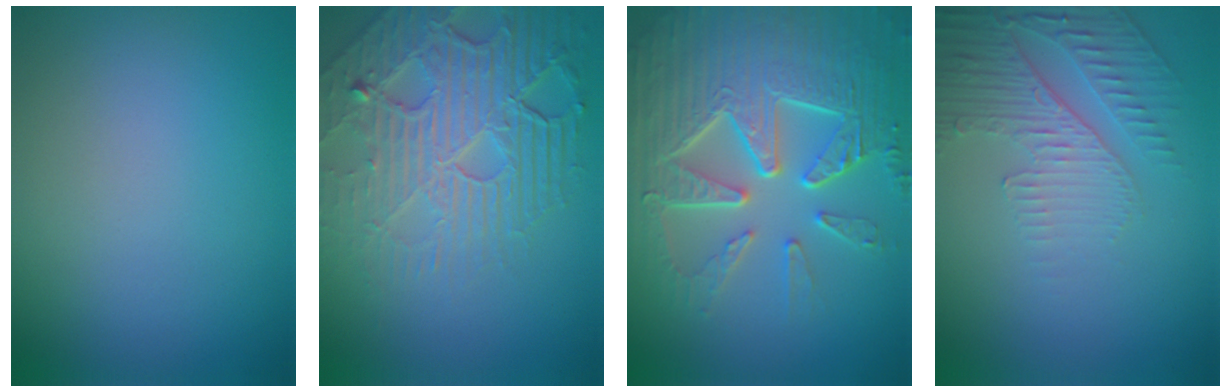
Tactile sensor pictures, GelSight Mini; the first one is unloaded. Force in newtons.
{"total": 8.7, "press": 5.9, "slide": 6.5}
{"total": 9.6, "press": 6.5, "slide": 7.1}
{"total": 4.9, "press": 3.2, "slide": 3.7}